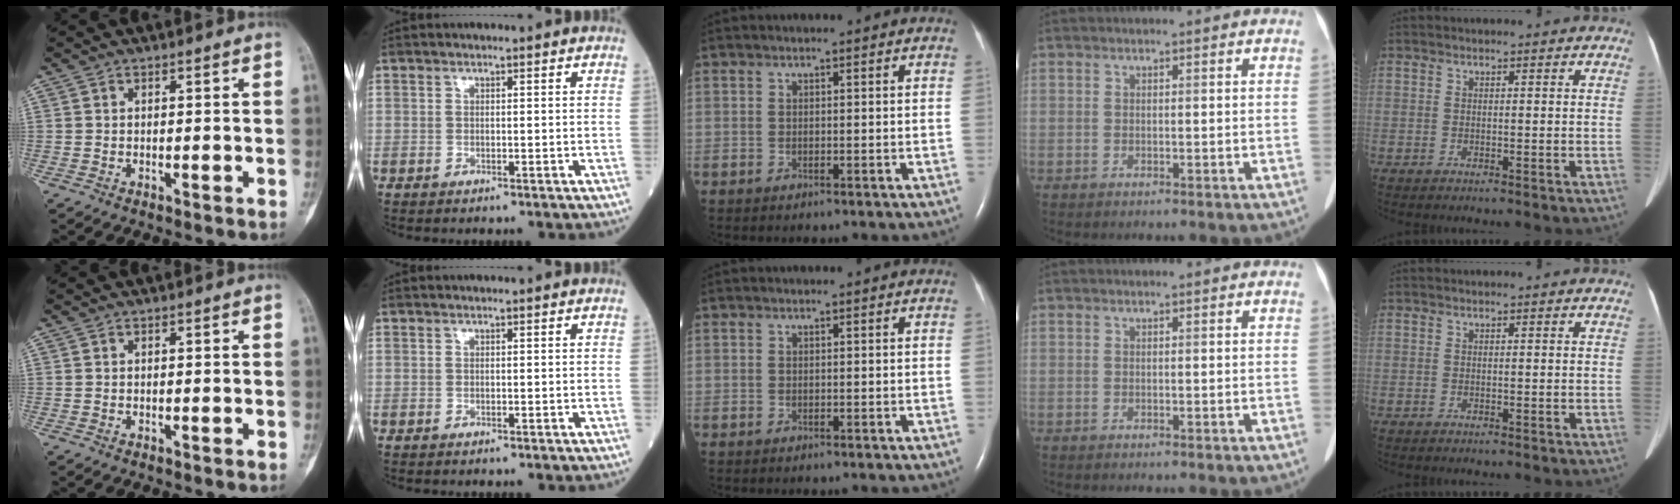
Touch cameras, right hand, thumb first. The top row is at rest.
{}